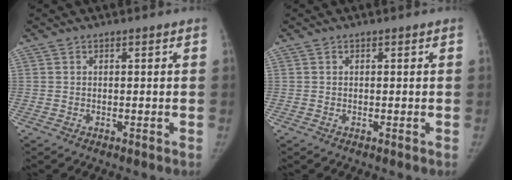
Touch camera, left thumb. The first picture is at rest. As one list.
[{"total": 0.0}]